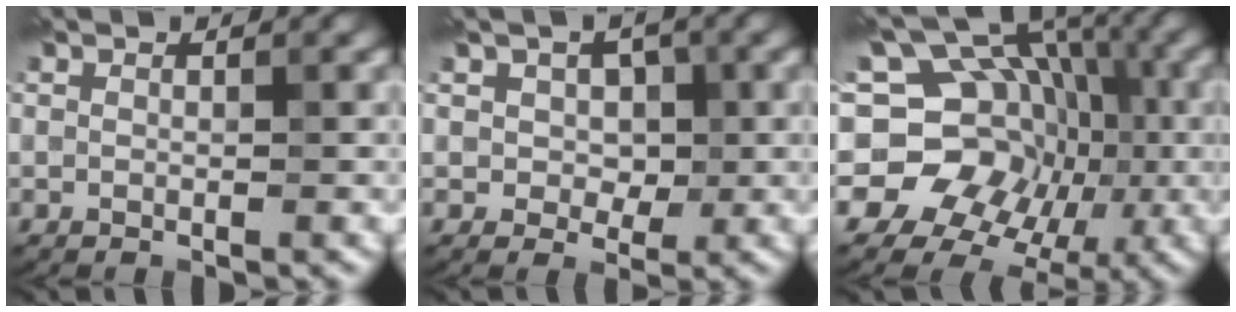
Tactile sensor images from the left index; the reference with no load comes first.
{"total": 2.4, "force": [0.6, 2.1, 1.2], "torque": [-0.015, 0.006, 0.000]}
{"total": 14.7, "force": [-1.7, 13.1, 6.6], "torque": [-0.122, 0.037, -0.045]}